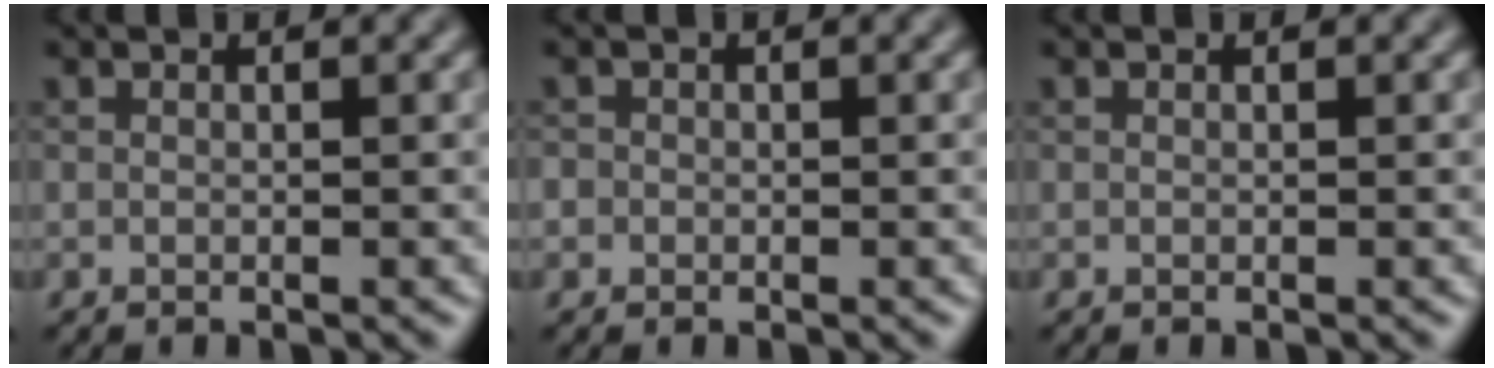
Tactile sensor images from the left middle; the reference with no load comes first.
{"total": 0.9, "force": [-0.1, 0.9, 0.1], "torque": [0.006, -0.005, -0.004]}
{"total": 0.0}